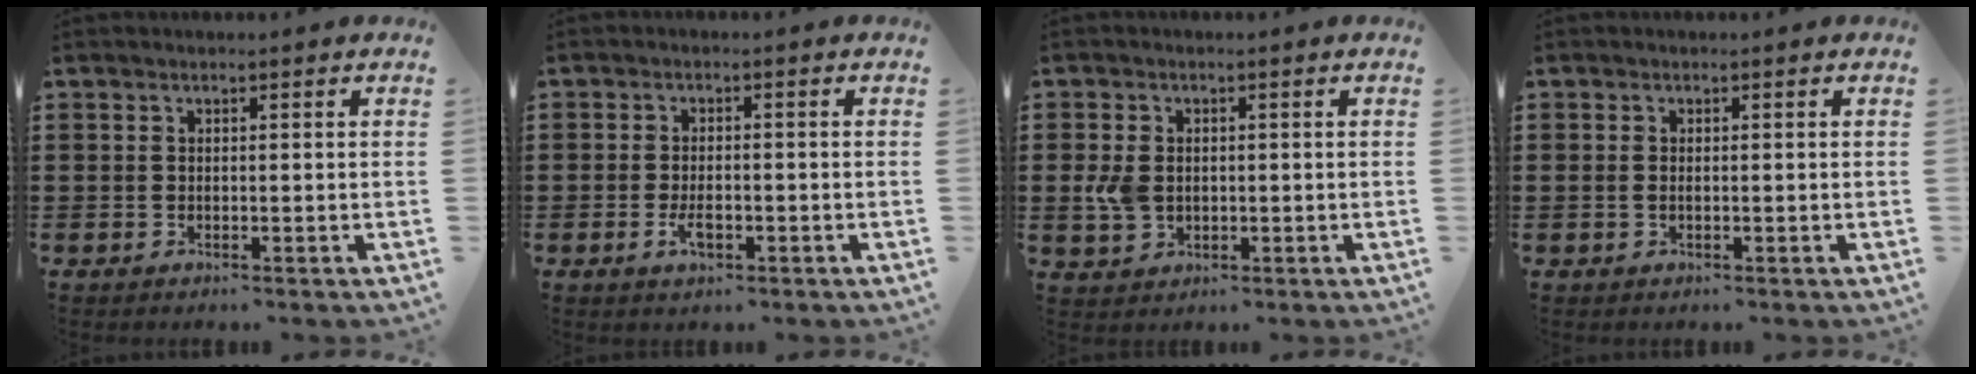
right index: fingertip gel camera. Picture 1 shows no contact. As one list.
[{"total": 2.9, "force": [-1.0, 1.1, 2.5], "torque": [-0.053, -0.005, -0.018]}, {"total": 4.0, "force": [-0.2, 3.0, 2.6], "torque": [-0.076, 0.001, -0.010]}, {"total": 0.7, "force": [-0.1, 0.3, 0.6], "torque": [-0.015, 0.000, -0.002]}]